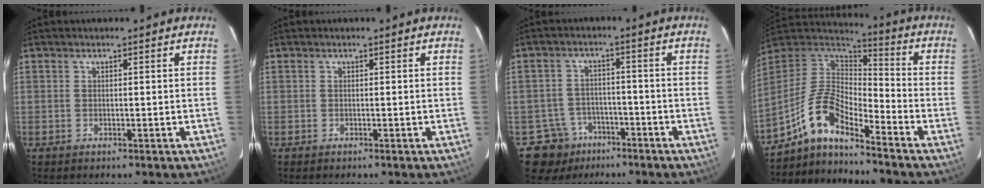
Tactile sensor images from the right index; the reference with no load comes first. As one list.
[{"total": 0.0}, {"total": 6.9, "force": [-4.0, 5.6, -0.1], "torque": [0.005, 0.013, -0.056]}, {"total": 10.7, "force": [-7.7, 2.9, 6.9], "torque": [-0.154, 0.030, -0.144]}]